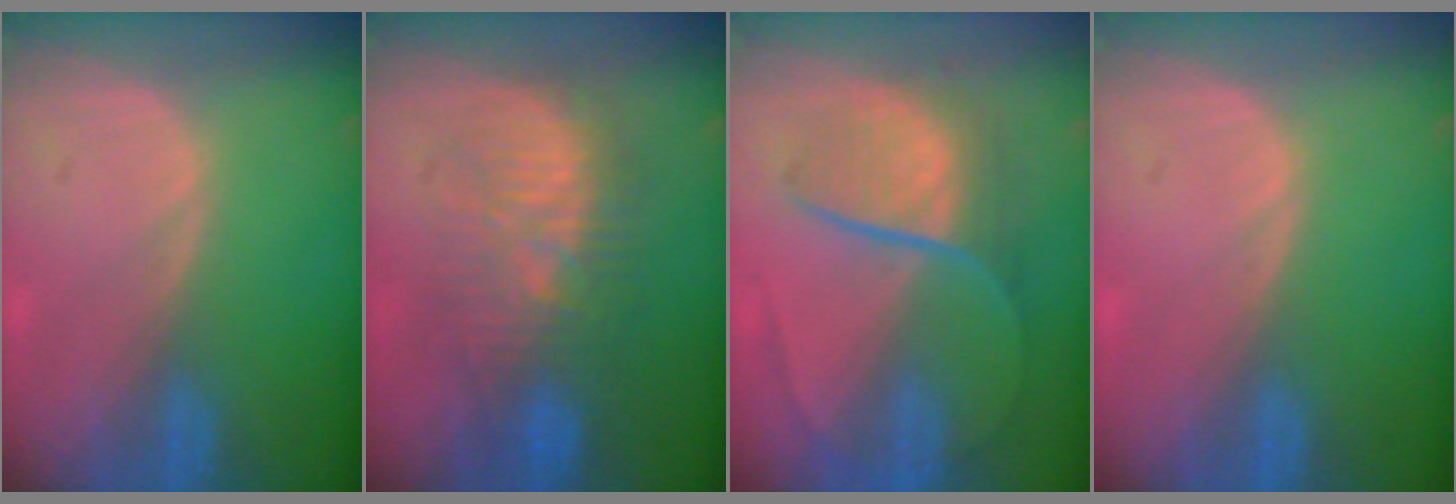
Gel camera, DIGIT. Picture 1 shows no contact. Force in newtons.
{"total": 9.6, "press": 9.5, "slide": 1.0}
{"total": 8.9, "press": 7.5, "slide": 4.7}
{"total": 0.0}